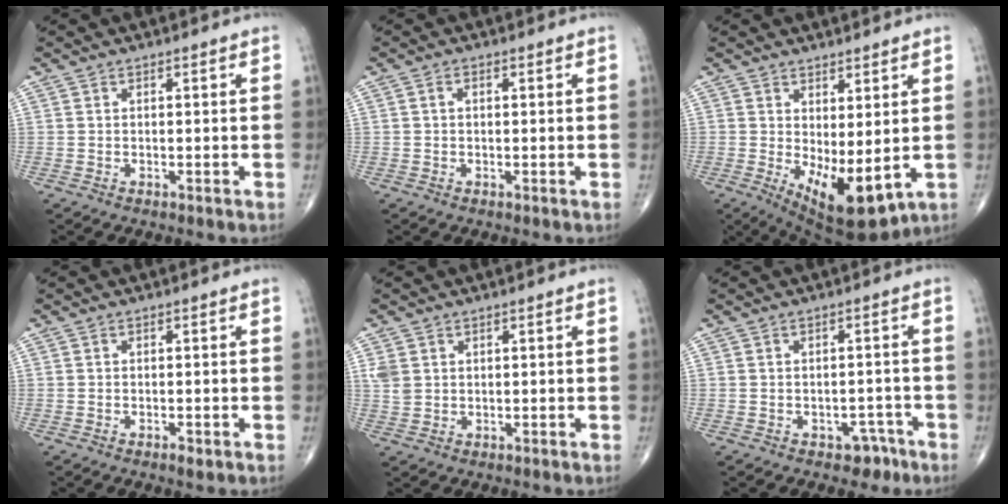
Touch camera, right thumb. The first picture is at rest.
{"total": 1.1, "force": [0.1, 0.7, 0.8], "torque": [-0.012, 0.005, -0.001]}
{"total": 10.8, "force": [-1.0, 4.5, 9.8], "torque": [-0.147, -0.024, 0.005]}
{"total": 1.3, "force": [-0.7, 0.6, 1.0], "torque": [-0.018, -0.002, -0.013]}
{"total": 3.1, "force": [0.8, 2.5, 1.6], "torque": [-0.031, 0.001, 0.024]}
{"total": 3.8, "force": [-2.3, 2.6, 1.5], "torque": [0.001, 0.020, -0.026]}